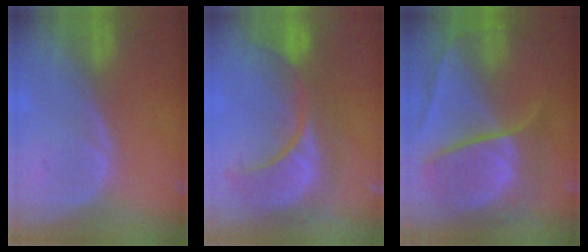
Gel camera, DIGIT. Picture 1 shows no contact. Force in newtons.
{"total": 10.7, "press": 10.1, "slide": 3.7}
{"total": 10.4, "press": 10.3, "slide": 1.1}